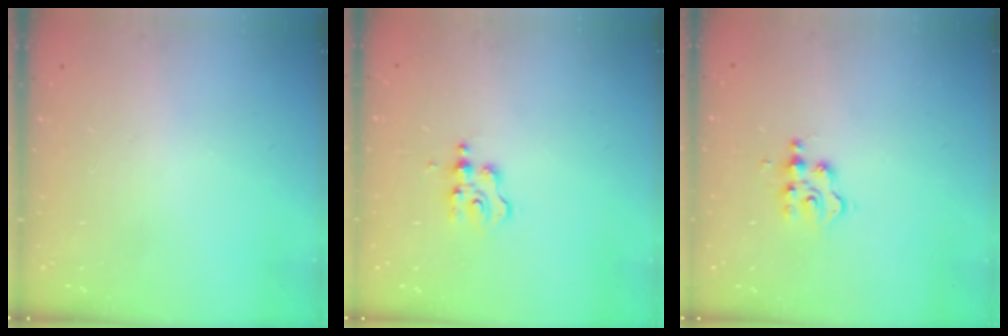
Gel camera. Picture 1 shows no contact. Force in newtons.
{"total": 2.6, "press": 2.6, "slide": 0.3}
{"total": 2.9, "press": 2.9, "slide": 0.4}